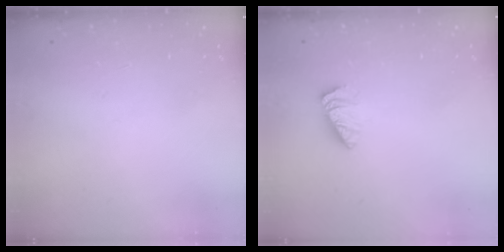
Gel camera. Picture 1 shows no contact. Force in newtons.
{"total": 1.3, "press": 1.3, "slide": 0.2}